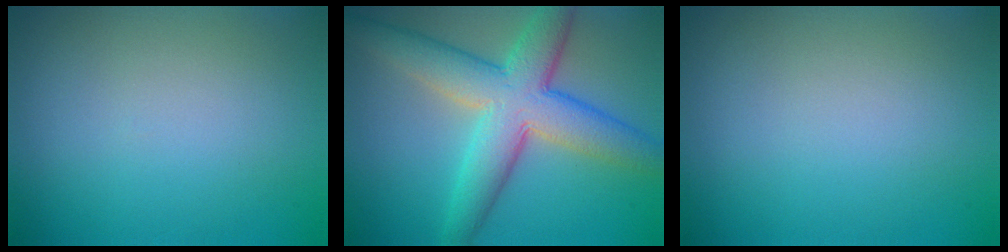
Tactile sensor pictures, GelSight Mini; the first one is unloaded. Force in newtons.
{"total": 8.4, "press": 8.4, "slide": 0.3}
{"total": 0.0}